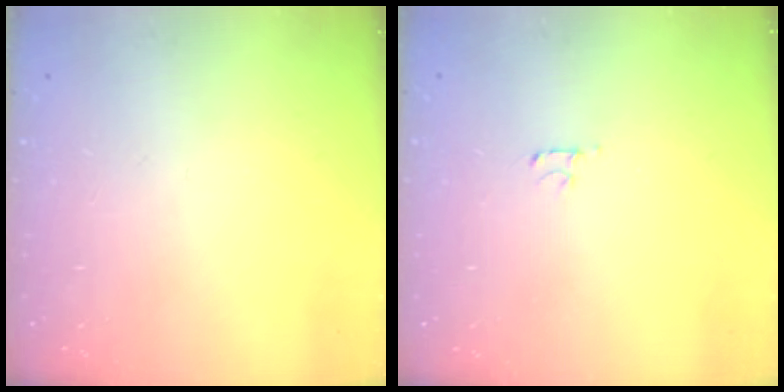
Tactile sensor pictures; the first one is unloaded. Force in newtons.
{"total": 2.5, "press": 2.4, "slide": 0.3}